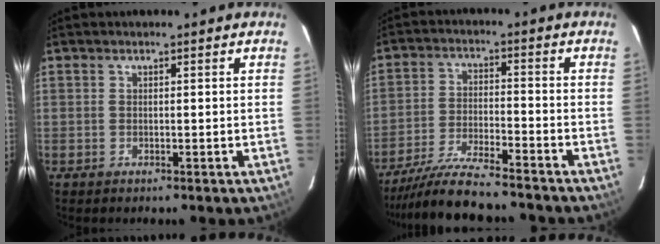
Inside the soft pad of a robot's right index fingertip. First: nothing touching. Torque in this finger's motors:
{"motor_torque": [1.02, -1.12, 0.49, 0.09]}